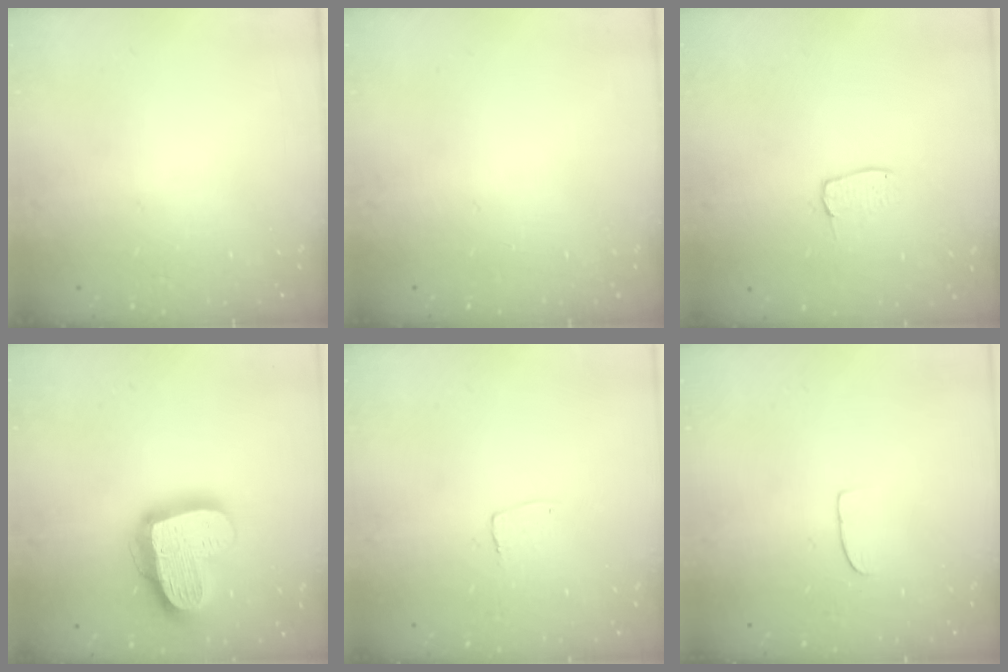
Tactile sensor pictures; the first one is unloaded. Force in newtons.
{"total": 0.0}
{"total": 3.9, "press": 3.9, "slide": 0.2}
{"total": 20.5, "press": 20.4, "slide": 1.8}
{"total": 3.1, "press": 3.1, "slide": 0.2}
{"total": 5.0, "press": 4.9, "slide": 0.5}